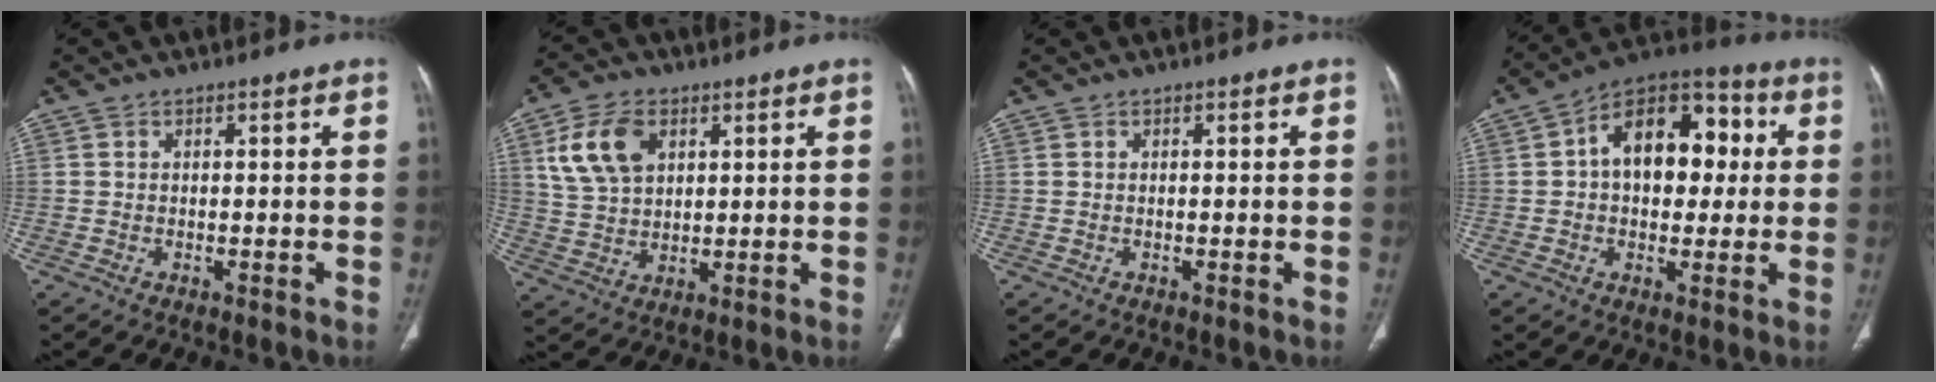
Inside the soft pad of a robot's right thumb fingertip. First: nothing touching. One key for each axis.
{"total": 10.6, "fx": 4.1, "fy": 6.9, "fz": 7.0, "tx": -0.123, "ty": -0.006, "tz": 0.084}
{"total": 0.0}
{"total": 14.8, "fx": 2.4, "fy": 9.4, "fz": 11.2, "tx": -0.129, "ty": 0.027, "tz": 0.028}